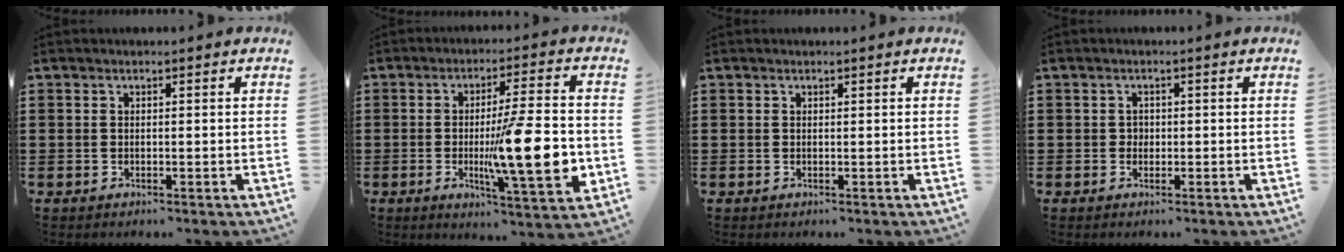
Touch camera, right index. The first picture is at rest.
{"total": 15.2, "force": [-2.5, 2.9, 14.7], "torque": [-0.234, -0.020, -0.043]}
{"total": 0.0}
{"total": 1.0, "force": [0.0, 0.9, 0.4], "torque": [-0.010, 0.002, -0.001]}